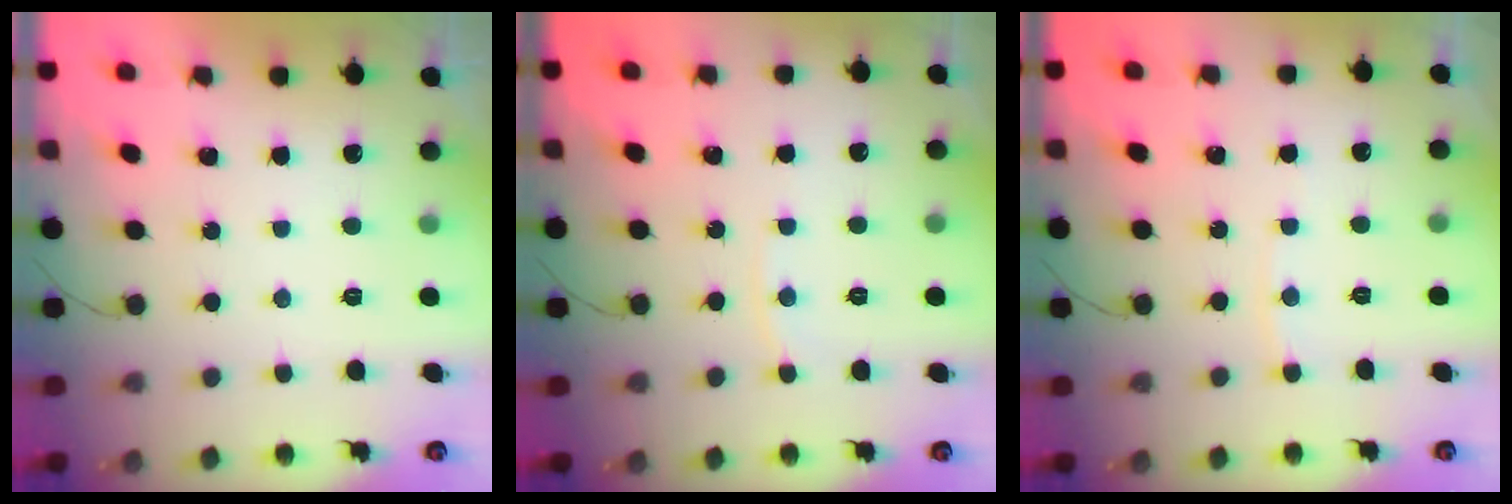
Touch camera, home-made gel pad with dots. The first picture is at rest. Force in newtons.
{"total": 3.7, "press": 3.7, "slide": 0.5}
{"total": 3.0, "press": 3.0, "slide": 0.3}